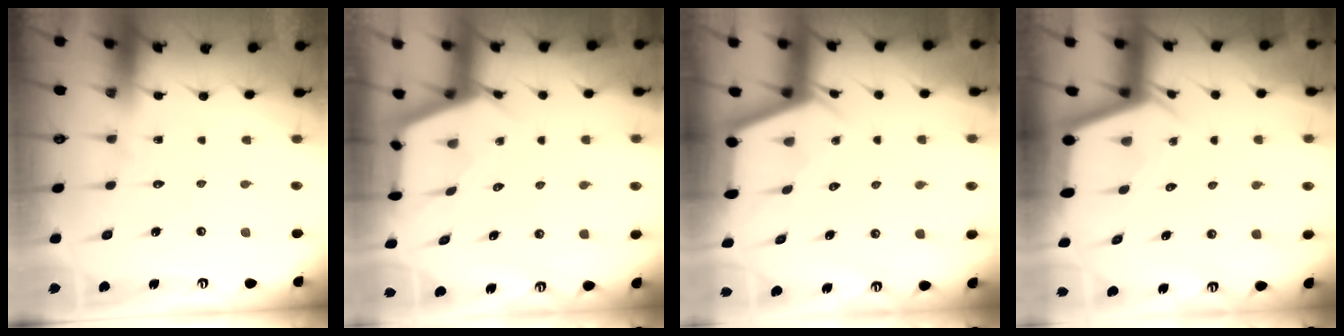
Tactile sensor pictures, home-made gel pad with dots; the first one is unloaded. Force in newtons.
{"total": 2.7, "press": 2.7, "slide": 0.3}
{"total": 2.7, "press": 2.6, "slide": 0.3}
{"total": 2.4, "press": 2.4, "slide": 0.2}